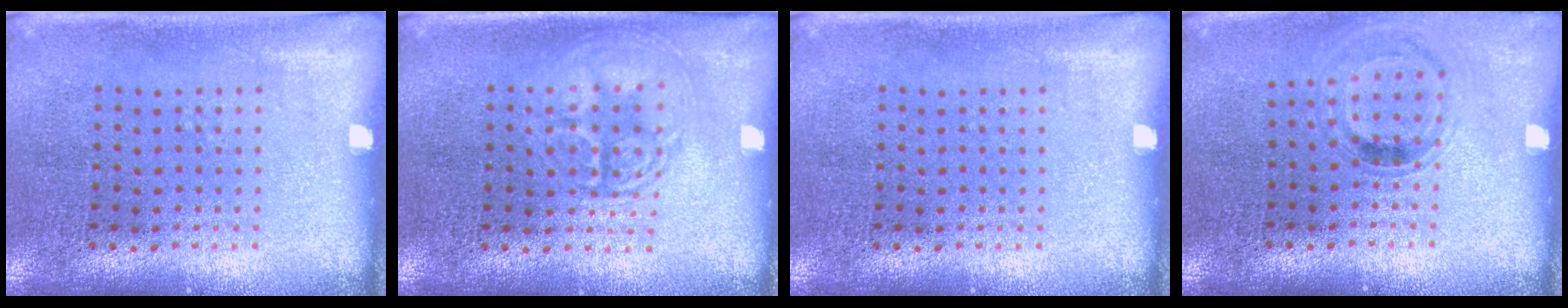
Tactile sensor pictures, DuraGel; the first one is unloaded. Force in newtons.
{"total": 2.9, "press": 2.9, "slide": 0.4}
{"total": 0.0}
{"total": 0.8, "press": 0.8, "slide": 0.2}